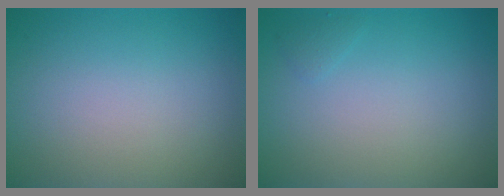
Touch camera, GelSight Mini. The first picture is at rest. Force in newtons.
{"total": 0.5, "press": 0.5, "slide": 0.1}